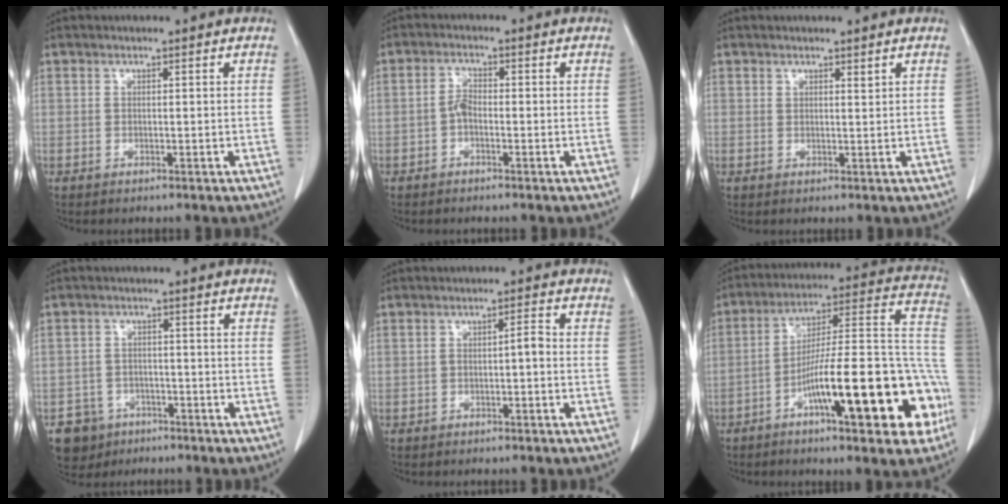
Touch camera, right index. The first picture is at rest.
{"total": 2.1, "force": [-0.8, 0.9, 1.7], "torque": [-0.031, 0.005, -0.017]}
{"total": 0.7, "force": [0.6, 0.1, 0.4], "torque": [-0.008, -0.007, 0.011]}
{"total": 6.0, "force": [-3.6, 4.7, 0.7], "torque": [-0.014, 0.008, -0.056]}
{"total": 2.1, "force": [-0.6, 0.4, 1.9], "torque": [-0.029, 0.008, -0.011]}
{"total": 22.8, "force": [-9.2, 4.1, 20.5], "torque": [-0.246, 0.029, -0.134]}